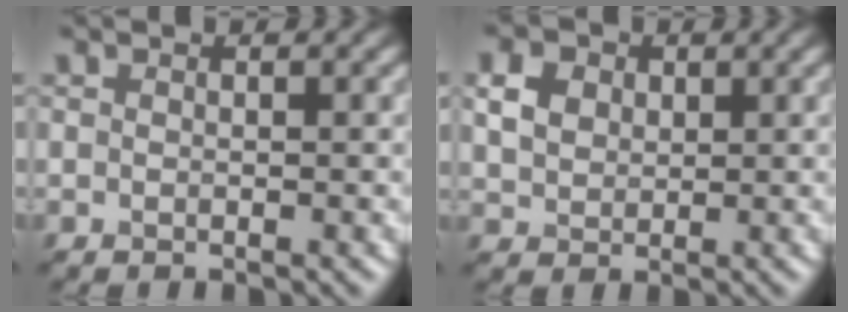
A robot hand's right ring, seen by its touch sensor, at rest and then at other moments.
{"total": 1.4, "force": [0.7, 1.2, 0.3], "torque": [-0.035, 0.005, 0.041]}